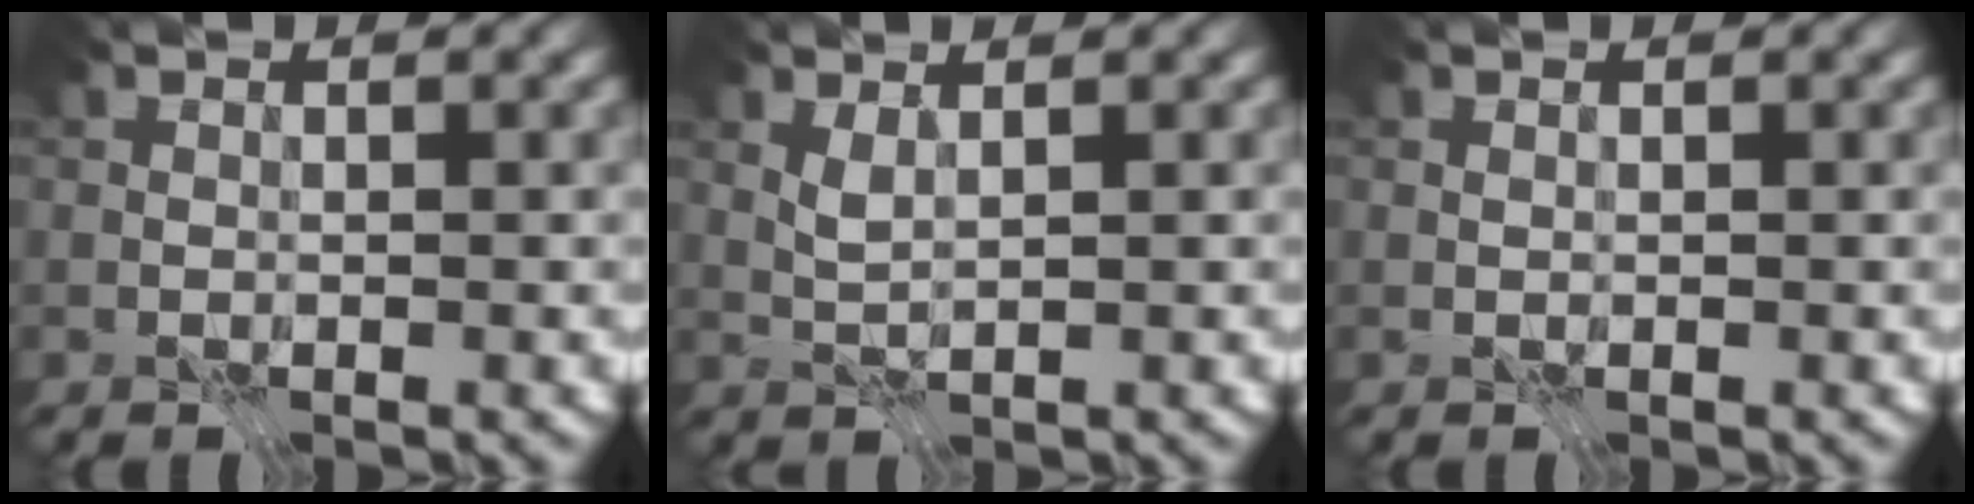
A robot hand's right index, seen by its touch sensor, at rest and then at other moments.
{"total": 1.4, "force": [0.7, 0.3, 1.2], "torque": [-0.034, 0.000, 0.017]}
{"total": 0.0}